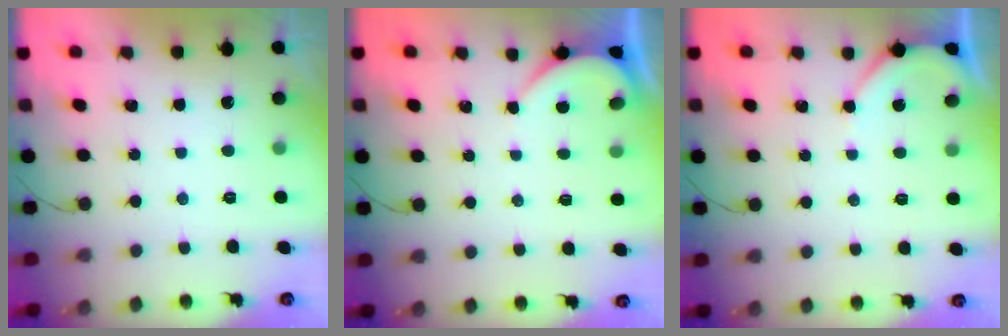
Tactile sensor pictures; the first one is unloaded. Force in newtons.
{"total": 1.6, "press": 1.5, "slide": 0.2}
{"total": 3.1, "press": 3.1, "slide": 0.5}